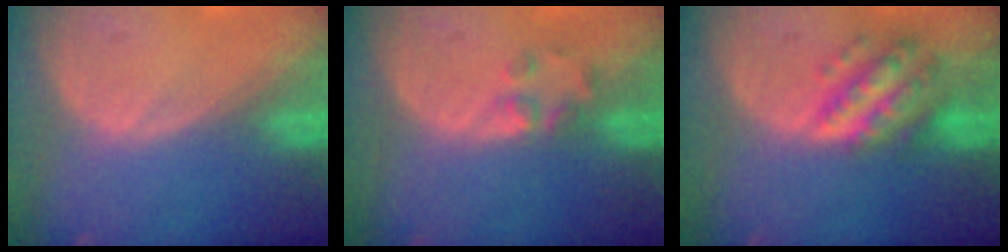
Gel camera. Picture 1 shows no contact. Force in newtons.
{"total": 2.3, "press": 2.2, "slide": 0.8}
{"total": 7.0, "press": 7.0, "slide": 0.4}